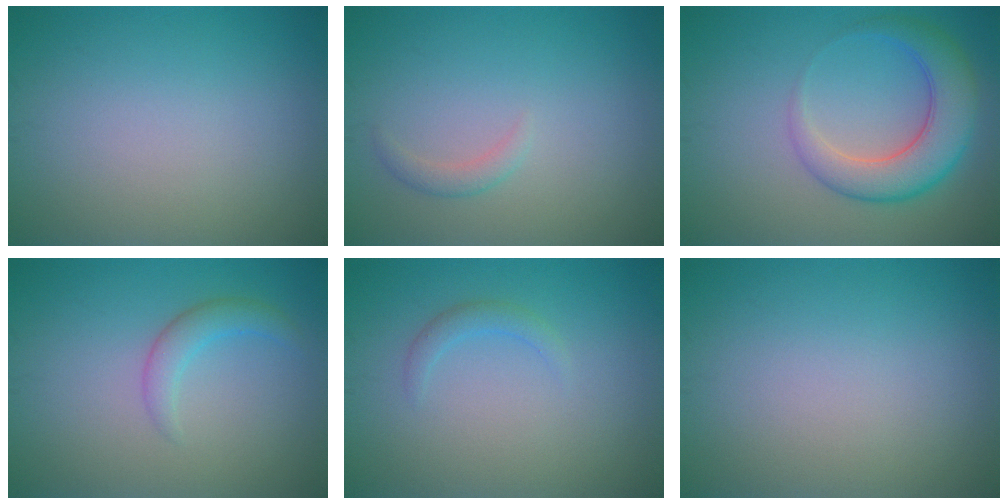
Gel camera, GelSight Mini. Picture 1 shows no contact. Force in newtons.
{"total": 1.1, "press": 1.1, "slide": 0.1}
{"total": 5.7, "press": 5.7, "slide": 0.2}
{"total": 2.0, "press": 2.0, "slide": 0.1}
{"total": 1.3, "press": 1.3, "slide": 0.1}
{"total": 0.0}